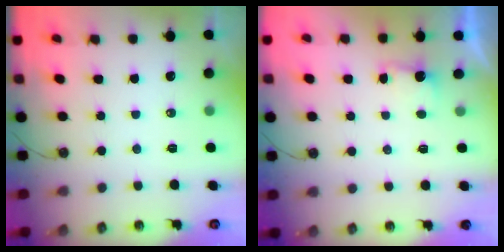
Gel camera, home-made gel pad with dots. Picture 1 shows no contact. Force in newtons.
{"total": 2.2, "press": 1.9, "slide": 1.0}